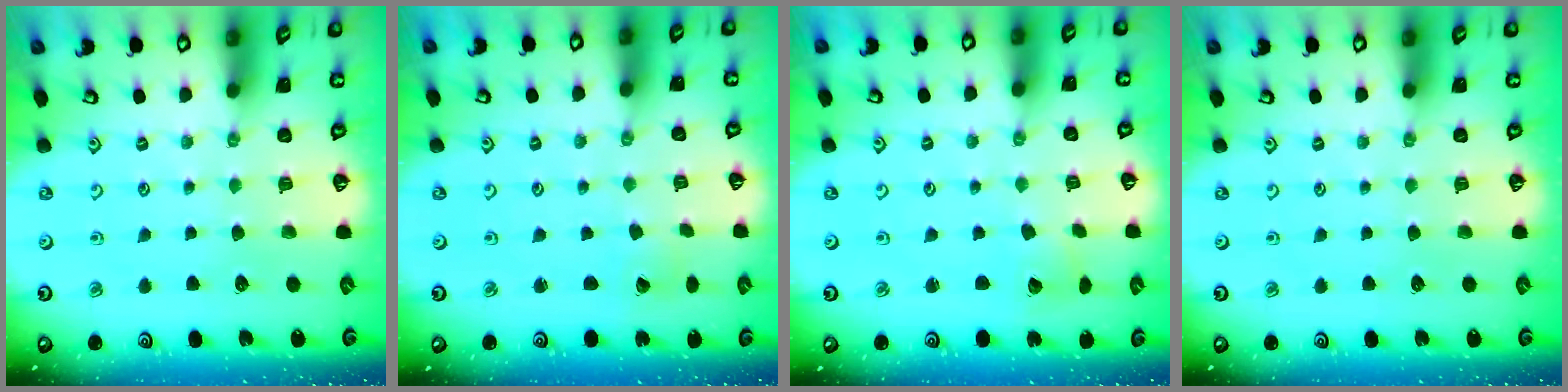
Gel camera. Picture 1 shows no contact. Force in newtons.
{"total": 1.0, "press": 1.0, "slide": 0.1}
{"total": 1.9, "press": 1.9, "slide": 0.3}
{"total": 0.0}